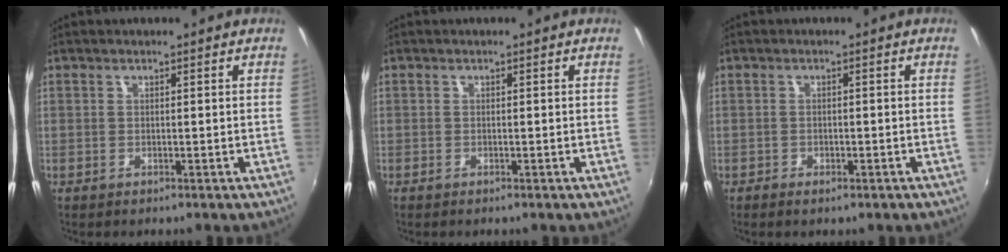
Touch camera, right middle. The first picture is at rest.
{"total": 0.5, "force": [-0.5, 0.1, 0.2], "torque": [-0.004, -0.004, -0.011]}
{"total": 1.5, "force": [-0.8, 0.9, 0.9], "torque": [-0.019, -0.006, -0.014]}